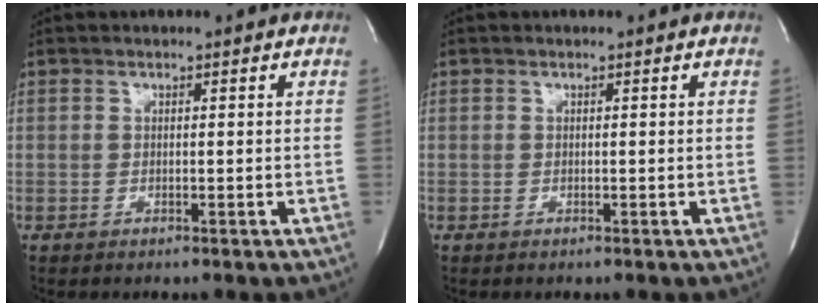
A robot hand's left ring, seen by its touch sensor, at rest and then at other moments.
{"total": 0.0}